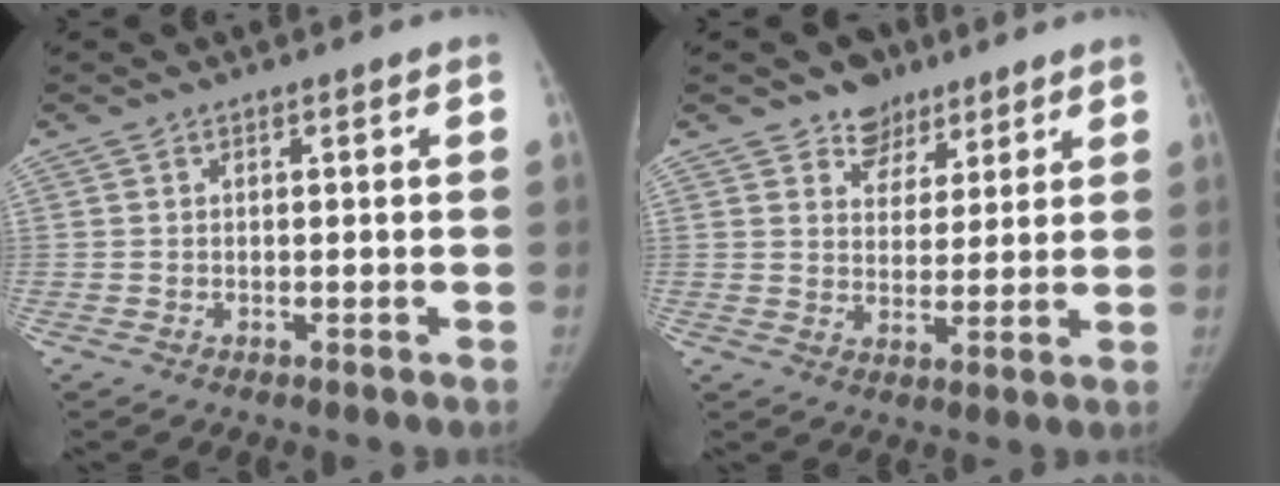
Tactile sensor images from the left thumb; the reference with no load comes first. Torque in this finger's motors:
{"motor_torque": [0.62, -0.39, 0.05, -0.71, 0.06]}